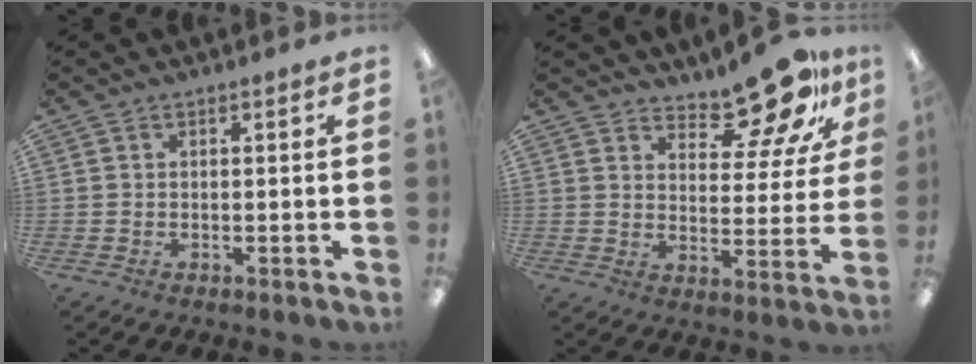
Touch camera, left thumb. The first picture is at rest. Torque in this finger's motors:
{"motor_torque": [0.24, 0.23, -0.39, 0.01, 0.12]}